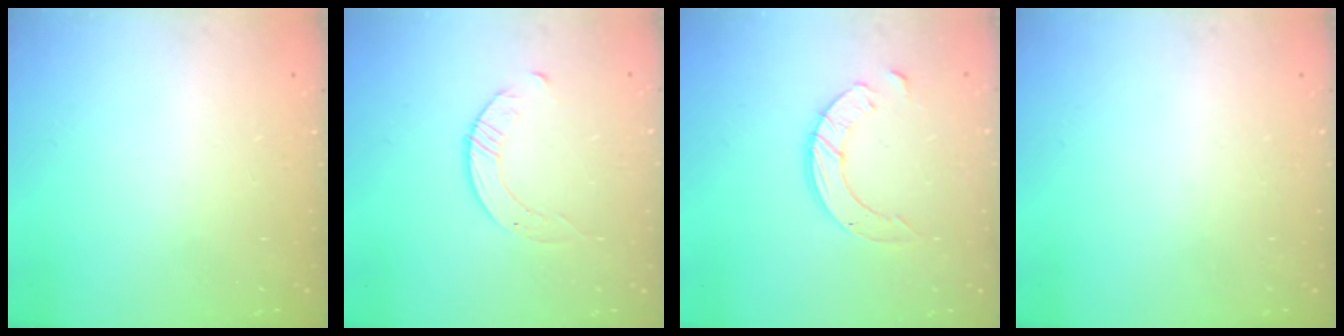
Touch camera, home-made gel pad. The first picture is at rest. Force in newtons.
{"total": 2.8, "press": 2.8, "slide": 0.3}
{"total": 9.7, "press": 9.6, "slide": 0.8}
{"total": 0.0}